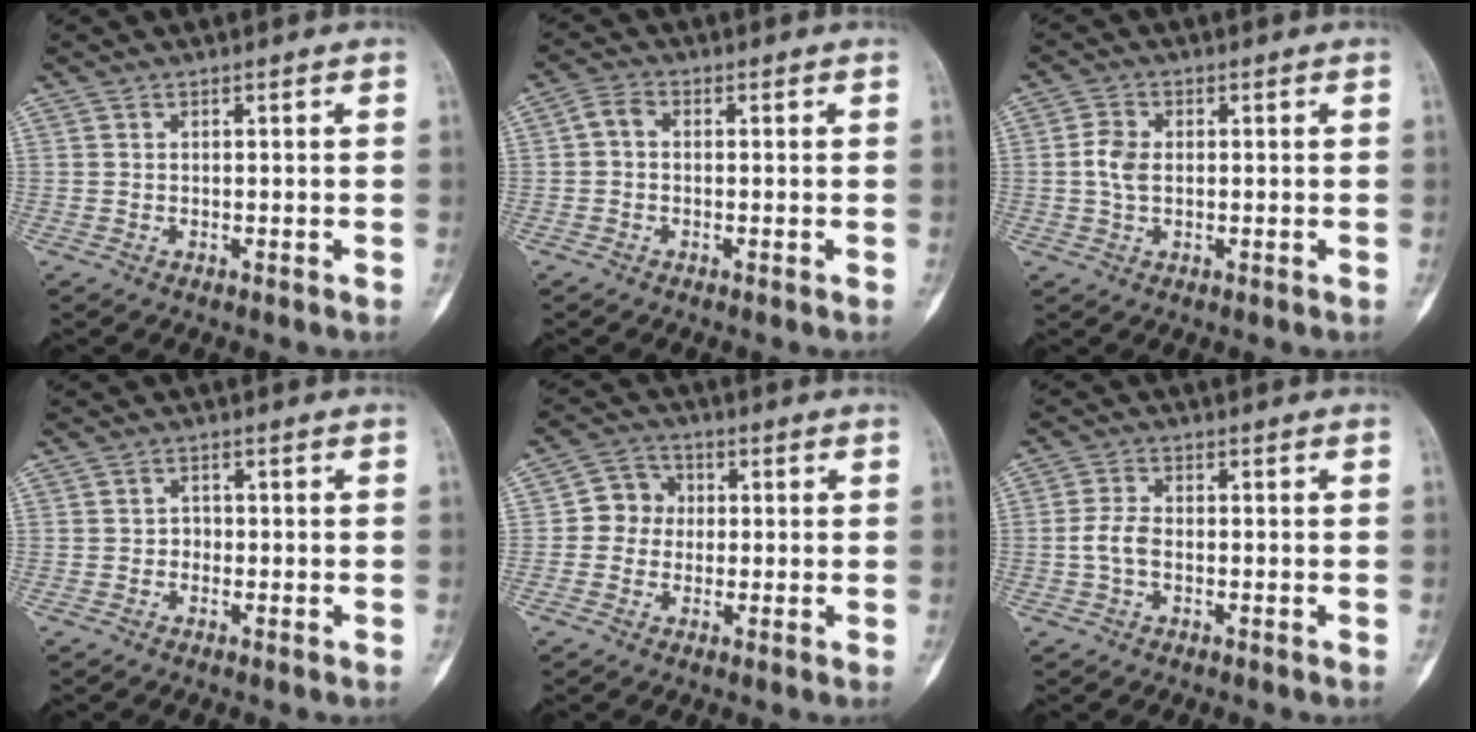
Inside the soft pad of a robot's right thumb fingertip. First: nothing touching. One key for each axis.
{"total": 2.7, "fx": -0.1, "fy": 1.9, "fz": 2.0, "tx": -0.034, "ty": 0.008, "tz": -0.011}
{"total": 3.8, "fx": 0.1, "fy": 2.4, "fz": 2.9, "tx": -0.060, "ty": 0.005, "tz": -0.004}
{"total": 1.3, "fx": -0.5, "fy": 1.1, "fz": 0.4, "tx": 0.007, "ty": 0.007, "tz": -0.014}
{"total": 5.7, "fx": 0.0, "fy": 5.2, "fz": 2.2, "tx": -0.006, "ty": 0.013, "tz": -0.014}
{"total": 3.7, "fx": -0.8, "fy": 2.1, "fz": 2.9, "tx": -0.067, "ty": 0.011, "tz": -0.020}